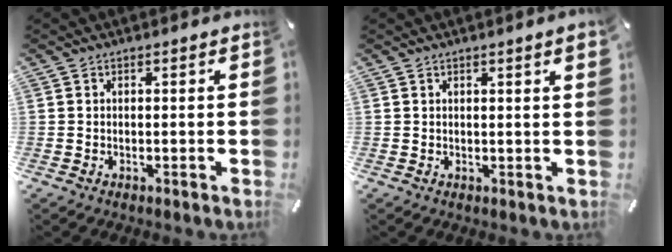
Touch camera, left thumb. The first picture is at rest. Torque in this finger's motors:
{"motor_torque": [0.05, 0.04, 0.04, -0.09, 0.02]}